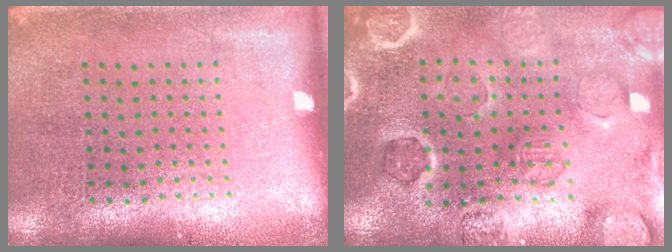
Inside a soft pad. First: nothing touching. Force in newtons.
{"total": 2.4, "press": 2.4, "slide": 0.2}